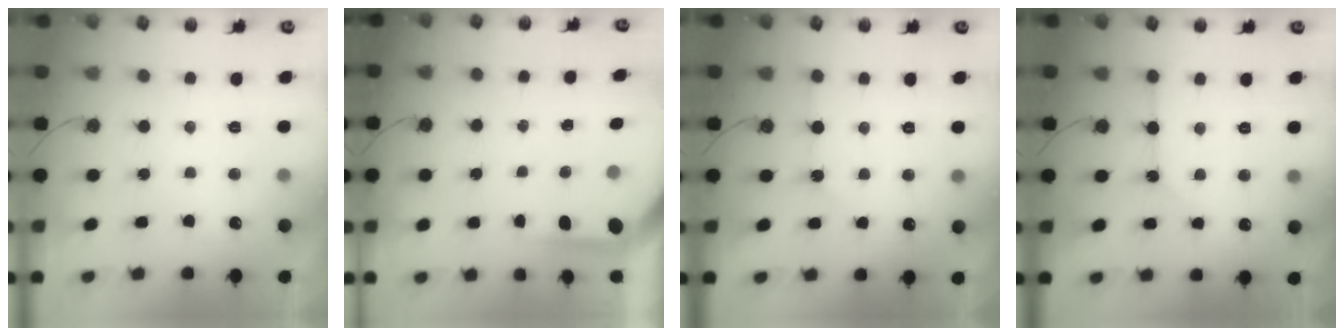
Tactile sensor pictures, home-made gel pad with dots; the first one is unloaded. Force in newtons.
{"total": 3.9, "press": 3.8, "slide": 0.4}
{"total": 2.3, "press": 2.3, "slide": 0.3}
{"total": 2.7, "press": 2.7, "slide": 0.3}